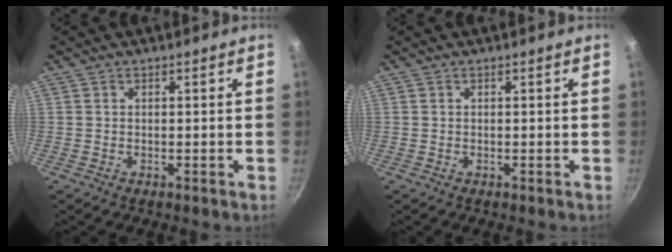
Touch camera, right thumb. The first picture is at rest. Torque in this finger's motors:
{"motor_torque": [0.00, 0.00, 0.02, 0.02, 0.00]}